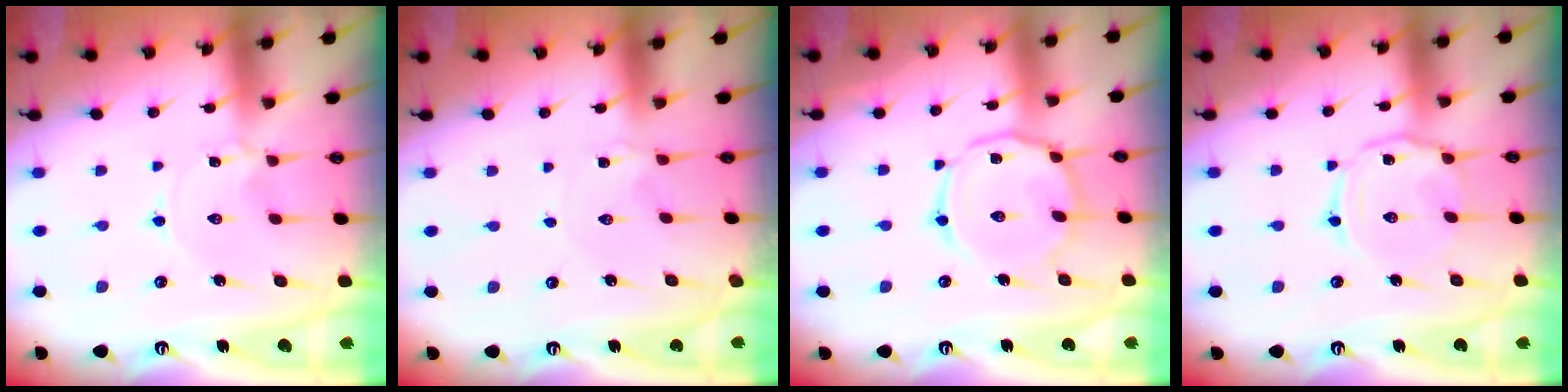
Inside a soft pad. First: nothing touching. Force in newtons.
{"total": 1.4, "press": 1.4, "slide": 0.3}
{"total": 11.6, "press": 11.6, "slide": 0.5}
{"total": 5.3, "press": 5.3, "slide": 0.5}